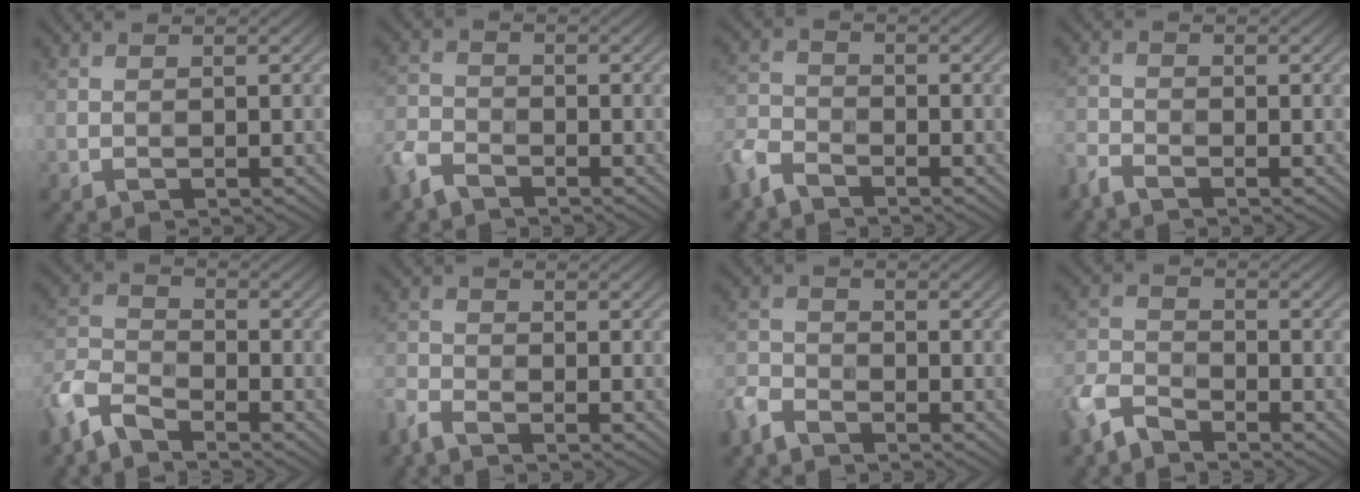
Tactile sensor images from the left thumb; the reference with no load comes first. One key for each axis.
{"total": 5.0, "fx": -3.7, "fy": 2.5, "fz": 2.4, "tx": -0.061, "ty": -0.011, "tz": -0.084}
{"total": 5.5, "fx": -4.1, "fy": 2.6, "fz": 2.6, "tx": -0.068, "ty": -0.013, "tz": -0.096}
{"total": 2.9, "fx": -2.7, "fy": 0.7, "fz": 1.0, "tx": -0.031, "ty": -0.014, "tz": -0.054}
{"total": 7.5, "fx": -5.6, "fy": 3.0, "fz": 3.9, "tx": -0.095, "ty": -0.013, "tz": -0.124}
{"total": 3.3, "fx": -3.0, "fy": 0.8, "fz": 1.3, "tx": -0.039, "ty": -0.014, "tz": -0.061}
{"total": 4.5, "fx": -3.6, "fy": 2.1, "fz": 1.7, "tx": -0.049, "ty": -0.013, "tz": -0.081}
{"total": 6.2, "fx": -4.9, "fy": 2.7, "fz": 2.8, "tx": -0.069, "ty": -0.011, "tz": -0.112}